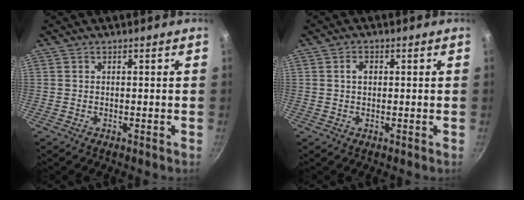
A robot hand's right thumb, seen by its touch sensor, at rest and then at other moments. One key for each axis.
{"total": 2.0, "fx": 0.3, "fy": 1.4, "fz": 1.4, "tx": -0.016, "ty": 0.005, "tz": 0.005}